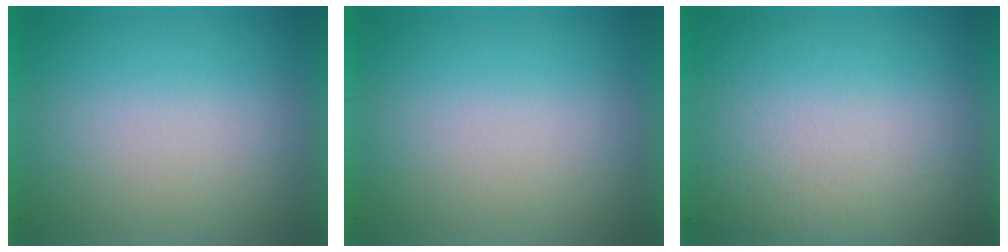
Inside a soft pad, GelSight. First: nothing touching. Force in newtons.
{"total": 0.0}
{"total": 3.0}